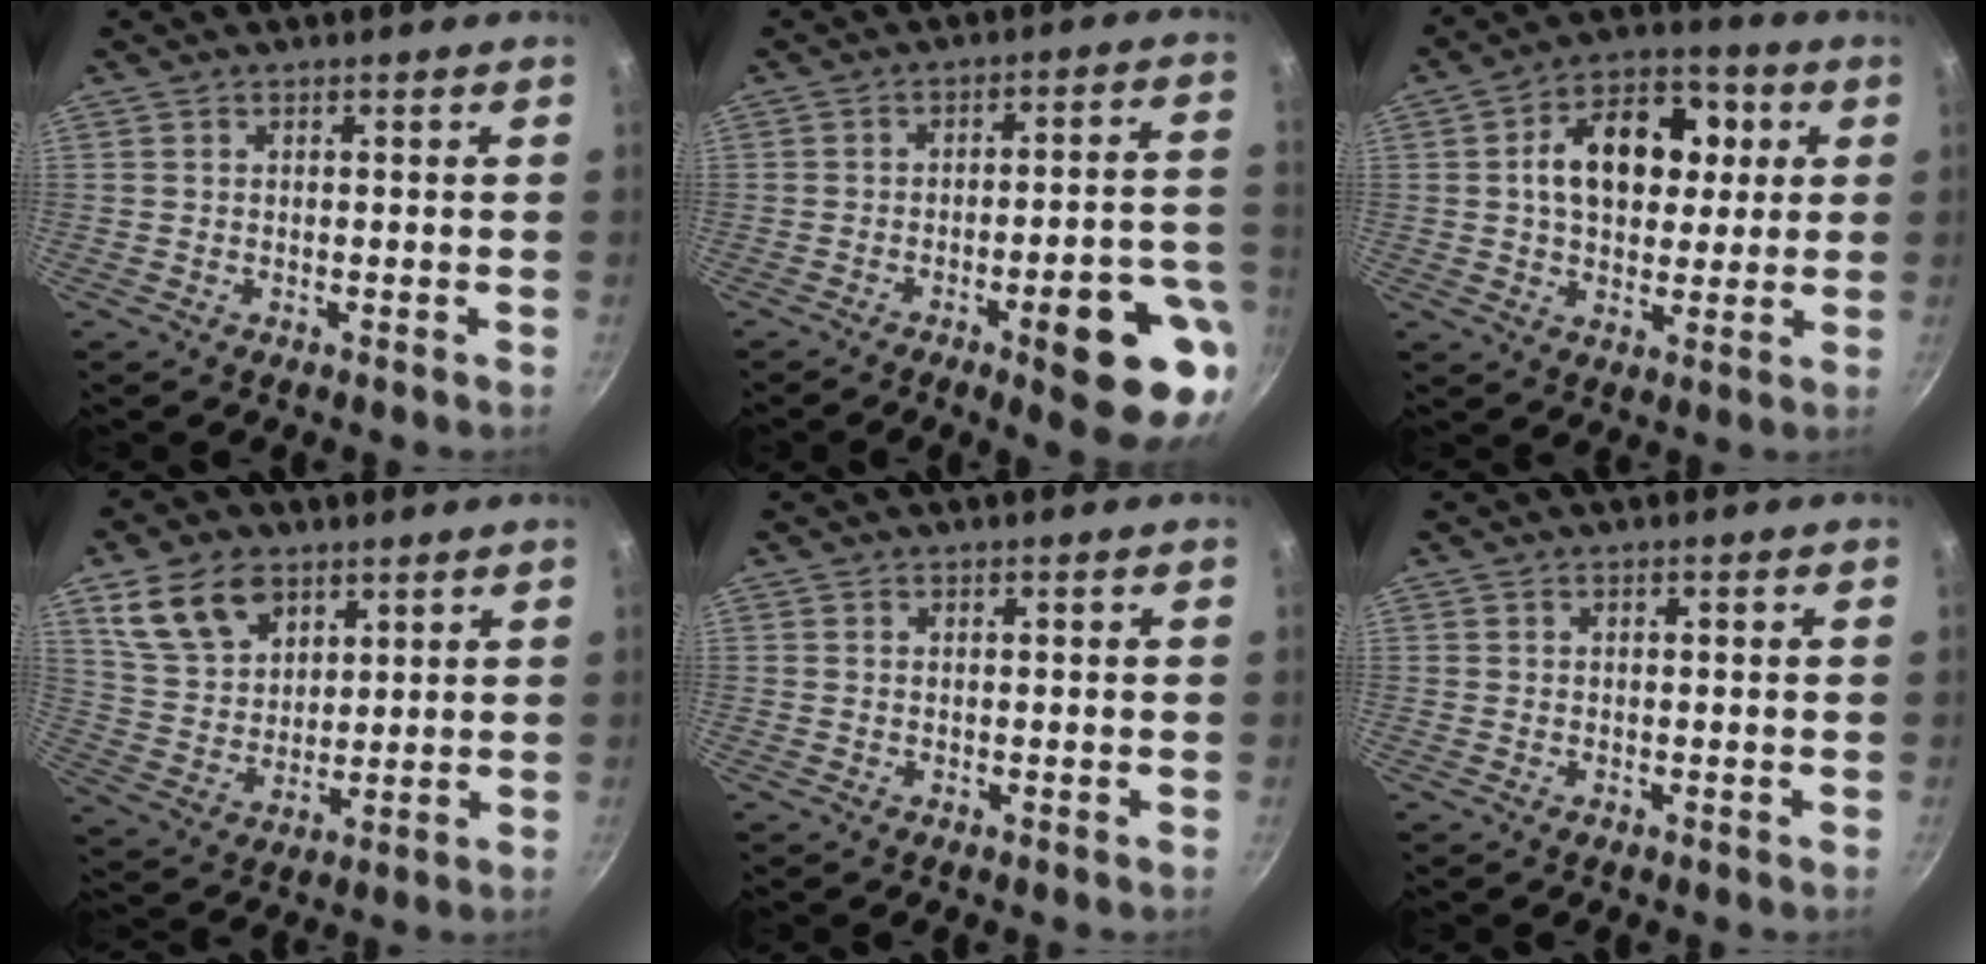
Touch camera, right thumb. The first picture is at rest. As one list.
[{"total": 17.7, "force": [-7.1, 4.2, 15.7], "torque": [-0.149, 0.033, -0.083]}, {"total": 15.8, "force": [2.9, 10.4, 11.5], "torque": [-0.143, 0.015, 0.039]}, {"total": 11.8, "force": [6.6, 7.7, 6.0], "torque": [-0.092, -0.023, 0.134]}, {"total": 0.0}, {"total": 0.0}]